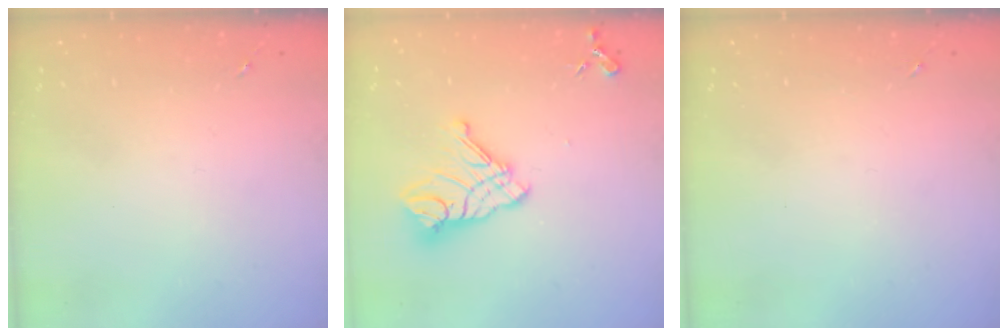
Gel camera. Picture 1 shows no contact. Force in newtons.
{"total": 14.4, "press": 14.3, "slide": 1.9}
{"total": 0.0}